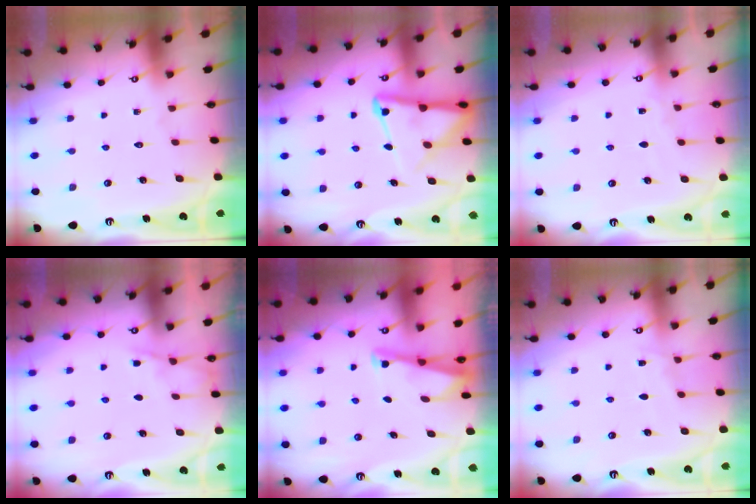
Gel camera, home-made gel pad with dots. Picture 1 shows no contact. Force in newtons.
{"total": 9.6, "press": 9.5, "slide": 1.1}
{"total": 2.5, "press": 2.5, "slide": 0.4}
{"total": 3.6, "press": 3.6, "slide": 0.6}
{"total": 2.5, "press": 2.5, "slide": 0.2}
{"total": 3.2, "press": 3.2, "slide": 0.5}